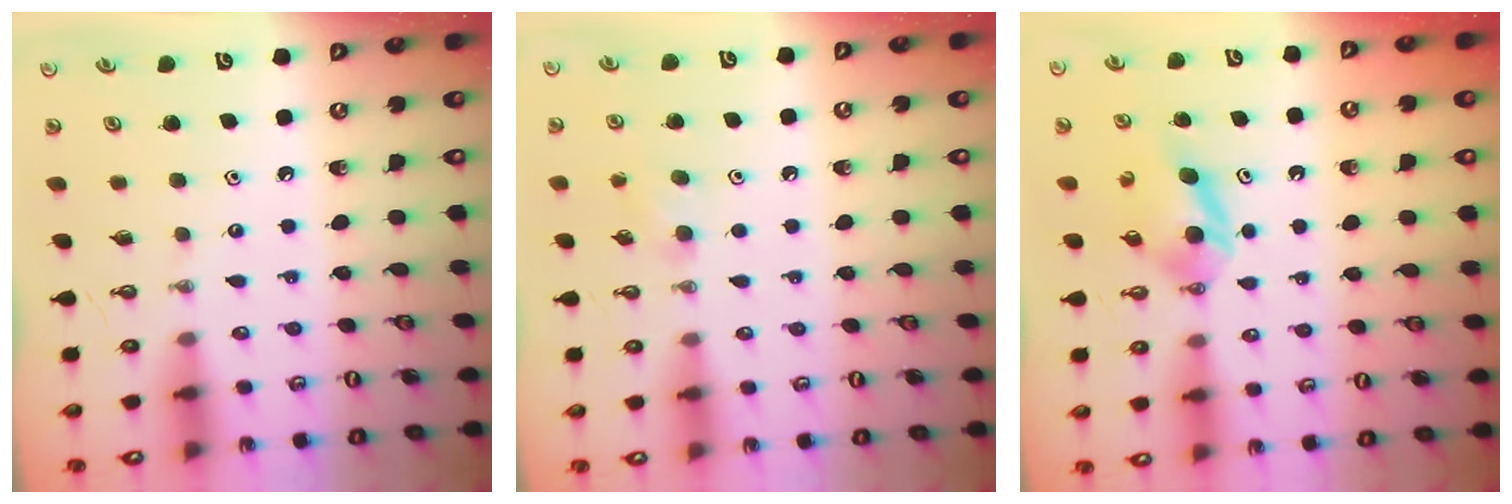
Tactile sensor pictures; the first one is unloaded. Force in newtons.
{"total": 6.3, "press": 4.8, "slide": 4.1}
{"total": 4.9, "press": 4.9, "slide": 0.2}